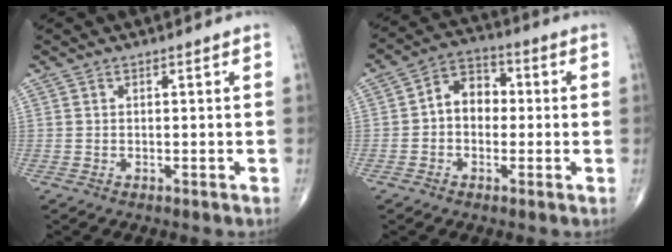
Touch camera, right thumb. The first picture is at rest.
{"total": 7.7, "force": [0.0, 5.8, 5.1], "torque": [-0.056, 0.027, -0.014]}